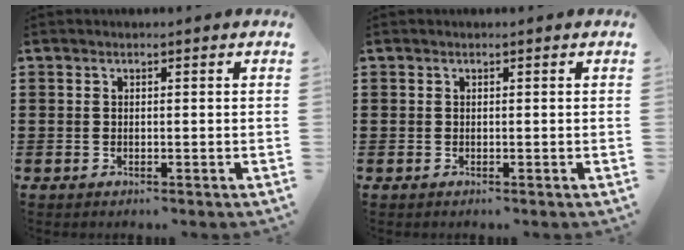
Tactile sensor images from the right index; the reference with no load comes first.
{"total": 0.0}